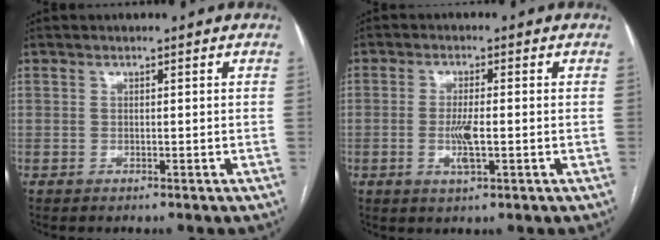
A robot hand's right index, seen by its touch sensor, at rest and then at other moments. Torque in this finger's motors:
{"motor_torque": [0.87, 0.17, 0.27, 0.11]}